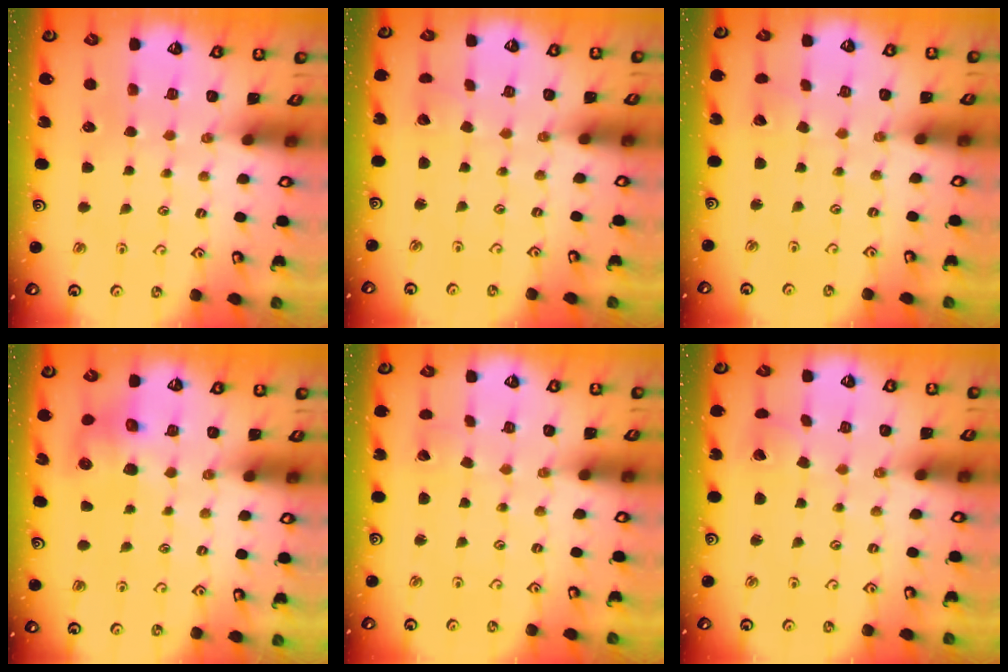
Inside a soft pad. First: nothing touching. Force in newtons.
{"total": 1.7, "press": 1.7, "slide": 0.1}
{"total": 2.0, "press": 2.0, "slide": 0.2}
{"total": 7.4, "press": 7.3, "slide": 1.2}
{"total": 0.0}
{"total": 2.0, "press": 2.0, "slide": 0.3}